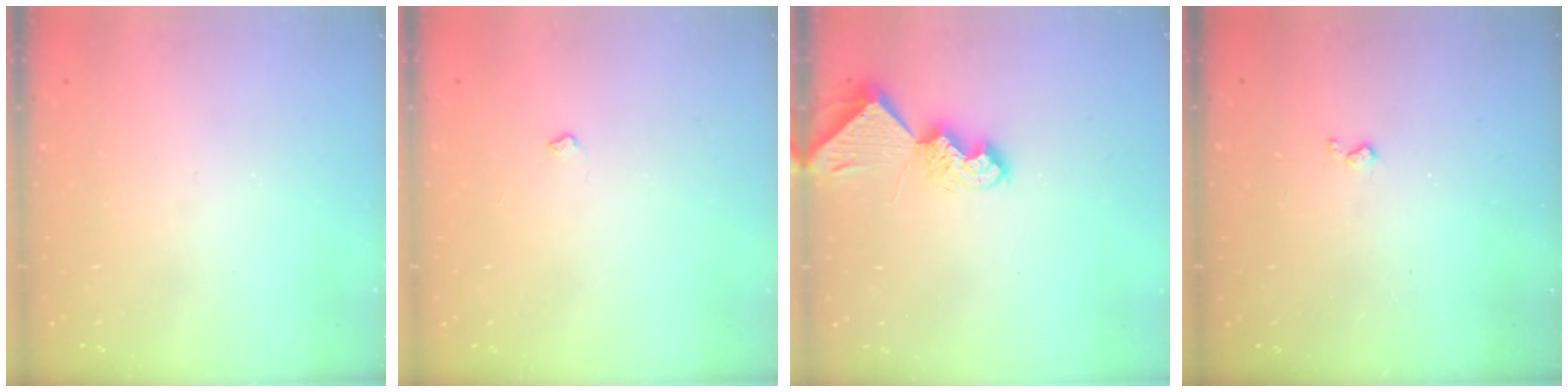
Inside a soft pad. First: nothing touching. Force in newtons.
{"total": 2.9, "press": 2.9, "slide": 0.5}
{"total": 7.3, "press": 7.2, "slide": 1.0}
{"total": 2.9, "press": 2.9, "slide": 0.5}